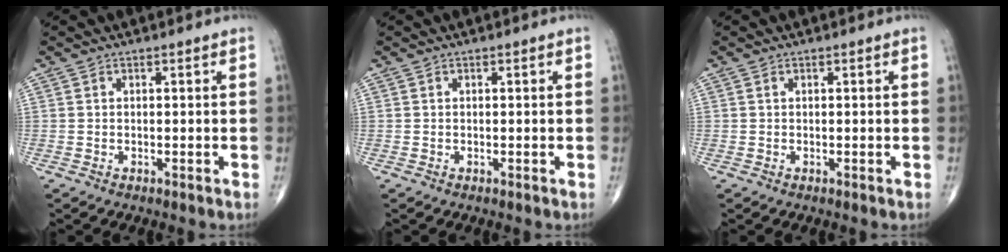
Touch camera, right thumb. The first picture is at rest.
{"total": 0.0}
{"total": 0.0}